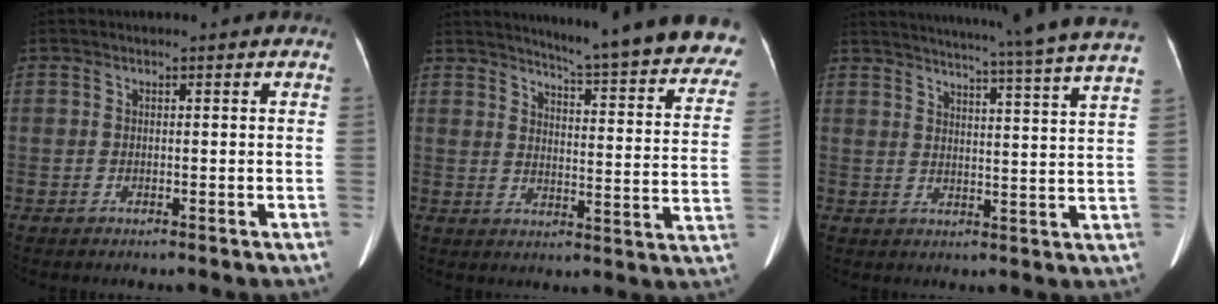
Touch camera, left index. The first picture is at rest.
{"total": 25.1, "force": [23.0, 1.6, 9.9], "torque": [-0.120, -0.100, 0.262]}
{"total": 24.9, "force": [22.4, -2.0, 10.7], "torque": [-0.167, -0.052, 0.275]}